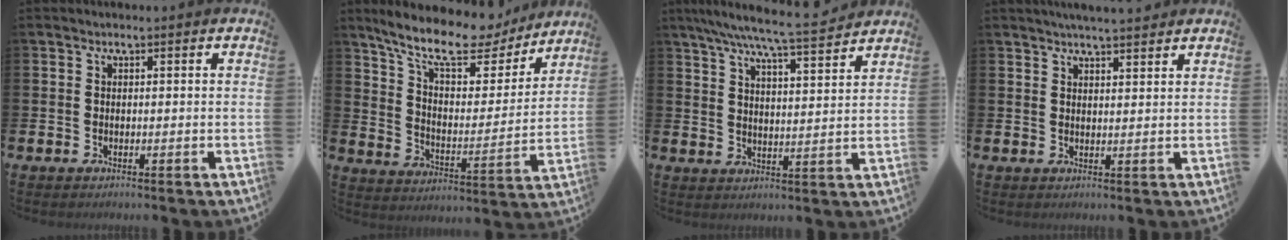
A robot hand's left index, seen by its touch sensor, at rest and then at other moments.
{"total": 12.2, "force": [10.3, 3.7, 5.3], "torque": [-0.136, -0.062, 0.178]}
{"total": 7.4, "force": [6.9, 0.0, 2.9], "torque": [-0.075, -0.041, 0.119]}
{"total": 3.6, "force": [3.5, 0.0, 0.9], "torque": [-0.024, -0.012, 0.064]}